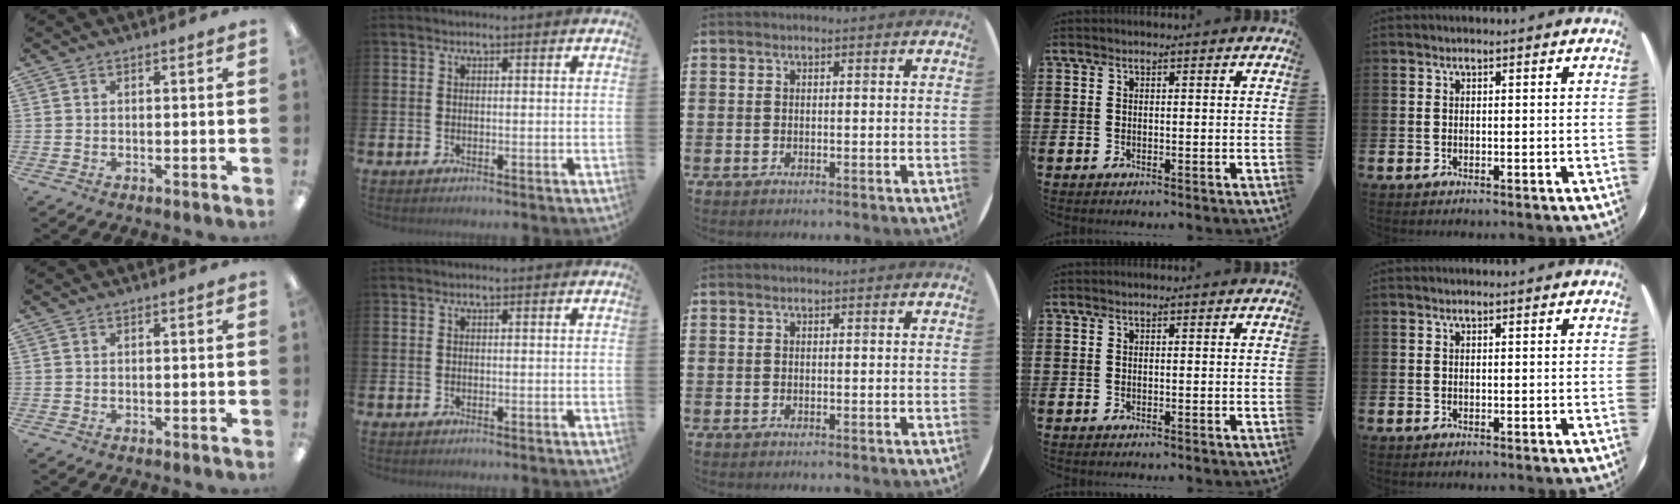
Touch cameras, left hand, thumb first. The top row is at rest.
{}